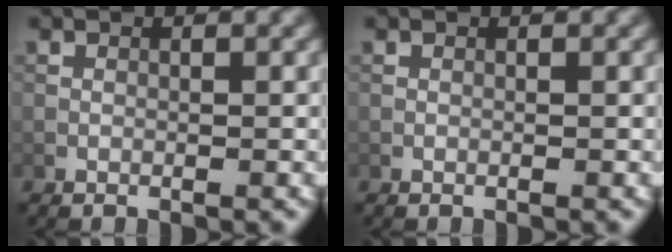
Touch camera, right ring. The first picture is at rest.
{"total": 0.0}